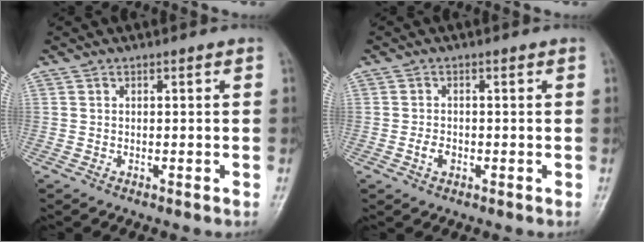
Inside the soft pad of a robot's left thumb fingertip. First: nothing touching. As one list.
[{"total": 2.1, "force": [-0.7, 1.5, 1.4], "torque": [-0.023, 0.003, -0.013]}]